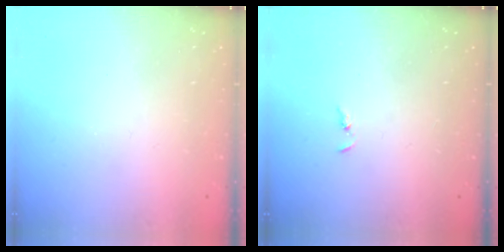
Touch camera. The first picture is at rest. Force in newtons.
{"total": 1.3, "press": 1.2, "slide": 0.3}